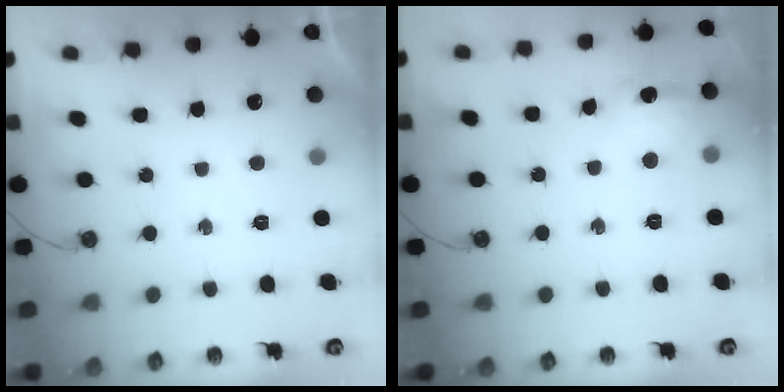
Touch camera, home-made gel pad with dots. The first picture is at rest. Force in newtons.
{"total": 9.6, "press": 9.6, "slide": 0.8}